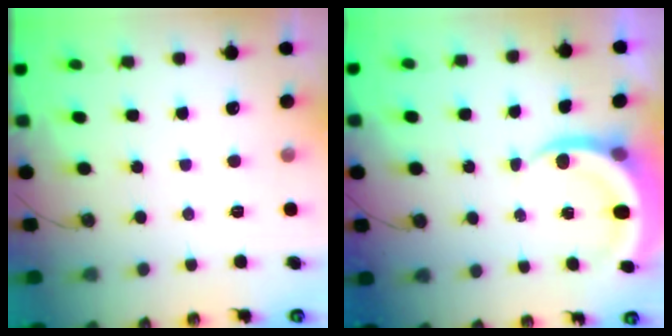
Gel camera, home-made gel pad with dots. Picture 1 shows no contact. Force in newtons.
{"total": 5.3, "press": 5.2, "slide": 0.3}